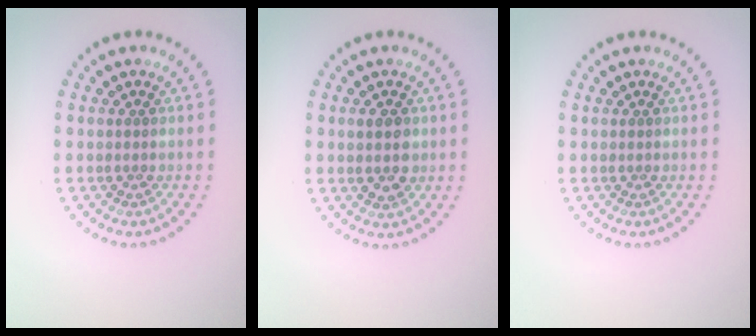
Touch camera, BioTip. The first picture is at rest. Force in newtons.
{"total": 2.3, "press": 2.3, "slide": 0.3}
{"total": 0.0}